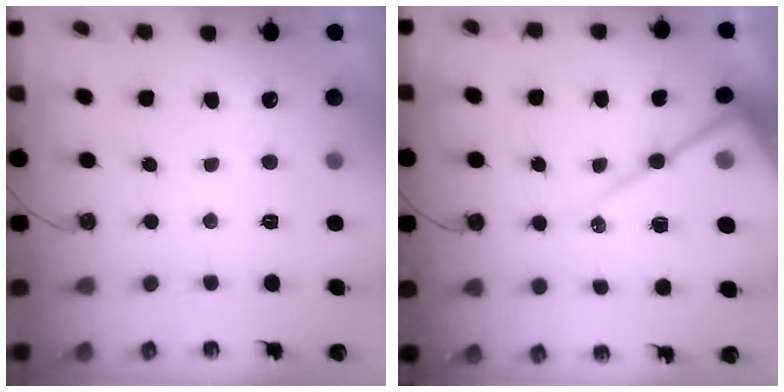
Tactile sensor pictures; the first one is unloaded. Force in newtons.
{"total": 17.8, "press": 17.8, "slide": 1.6}